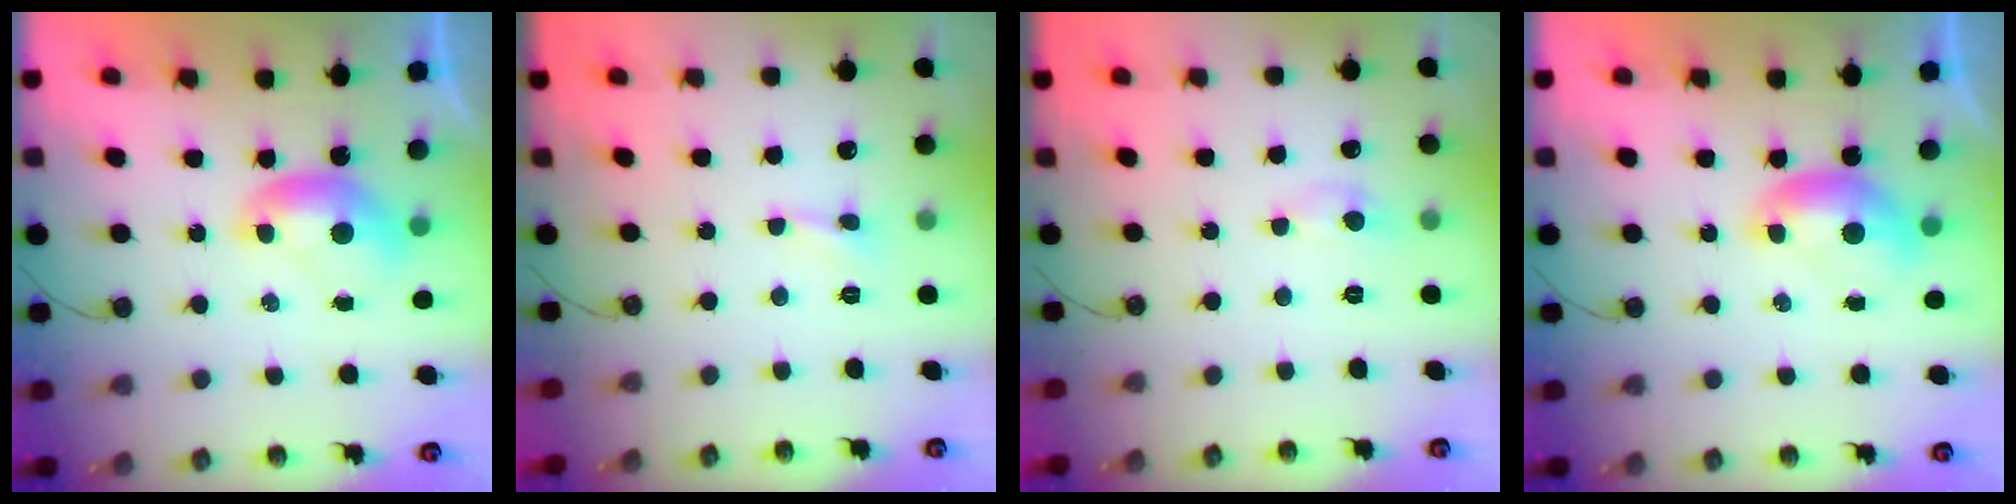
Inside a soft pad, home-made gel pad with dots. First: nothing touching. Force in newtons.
{"total": 1.5, "press": 1.4, "slide": 0.5}
{"total": 1.6, "press": 1.5, "slide": 0.2}
{"total": 0.0}